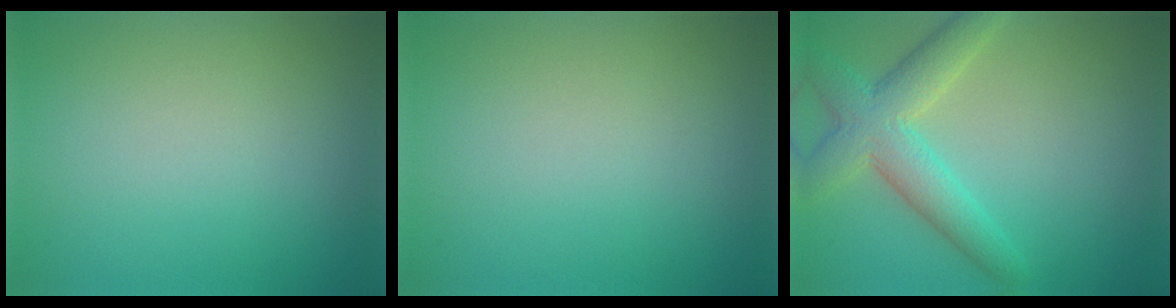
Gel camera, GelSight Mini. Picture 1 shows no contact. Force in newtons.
{"total": 0.0}
{"total": 5.5, "press": 5.4, "slide": 0.3}